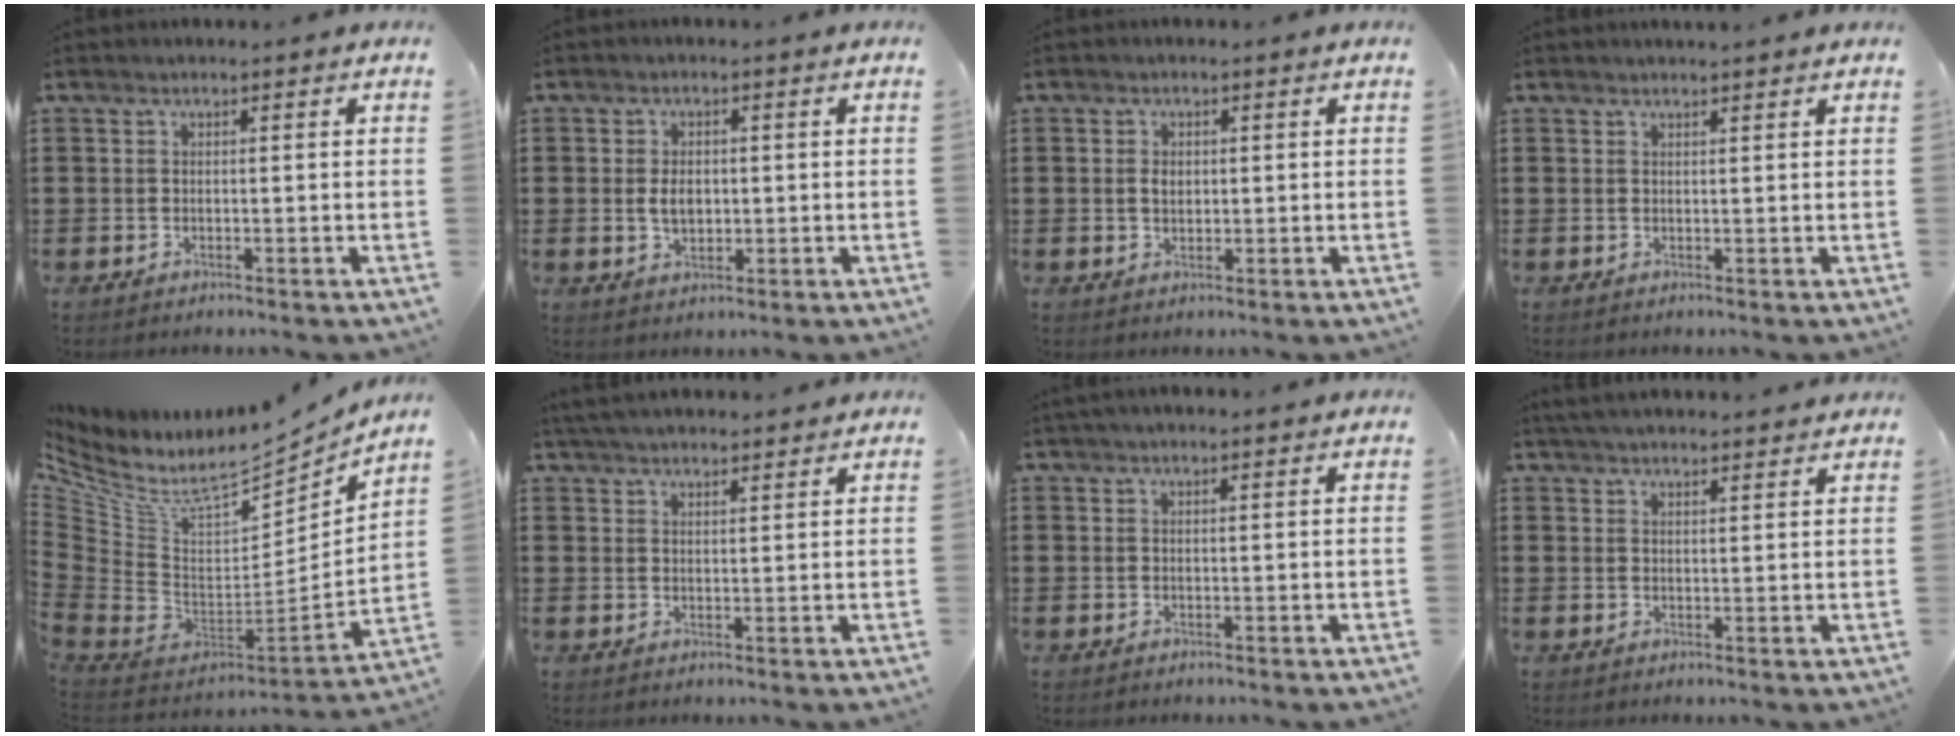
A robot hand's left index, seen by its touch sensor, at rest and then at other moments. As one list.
[{"total": 3.4, "force": [0.2, 2.1, 2.7], "torque": [-0.047, 0.003, 0.001]}, {"total": 2.0, "force": [0.3, 1.3, 1.5], "torque": [-0.033, 0.007, 0.005]}, {"total": 1.2, "force": [1.2, -0.1, 0.2], "torque": [-0.006, -0.002, 0.023]}, {"total": 9.3, "force": [6.8, 3.8, 5.2], "torque": [-0.145, -0.065, 0.118]}, {"total": 3.8, "force": [3.7, 0.2, 0.8], "torque": [-0.025, -0.006, 0.071]}, {"total": 1.3, "force": [1.1, 0.2, 0.7], "torque": [-0.016, 0.002, 0.021]}, {"total": 3.1, "force": [3.1, -0.2, 0.5], "torque": [-0.019, -0.005, 0.057]}]